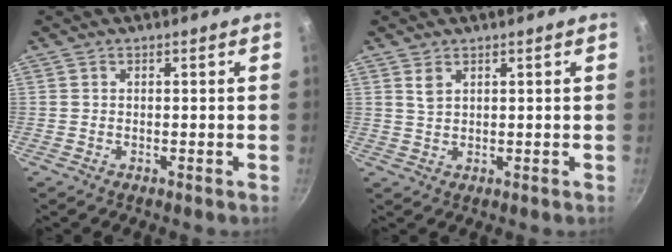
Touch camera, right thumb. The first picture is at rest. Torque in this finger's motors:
{"motor_torque": [0.12, 0.10, 0.17, 0.00, 0.07]}